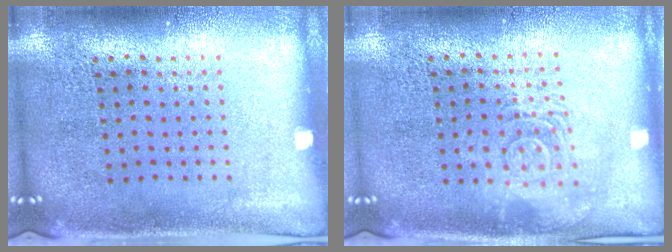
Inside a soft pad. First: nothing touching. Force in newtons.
{"total": 2.8, "press": 2.8, "slide": 0.5}